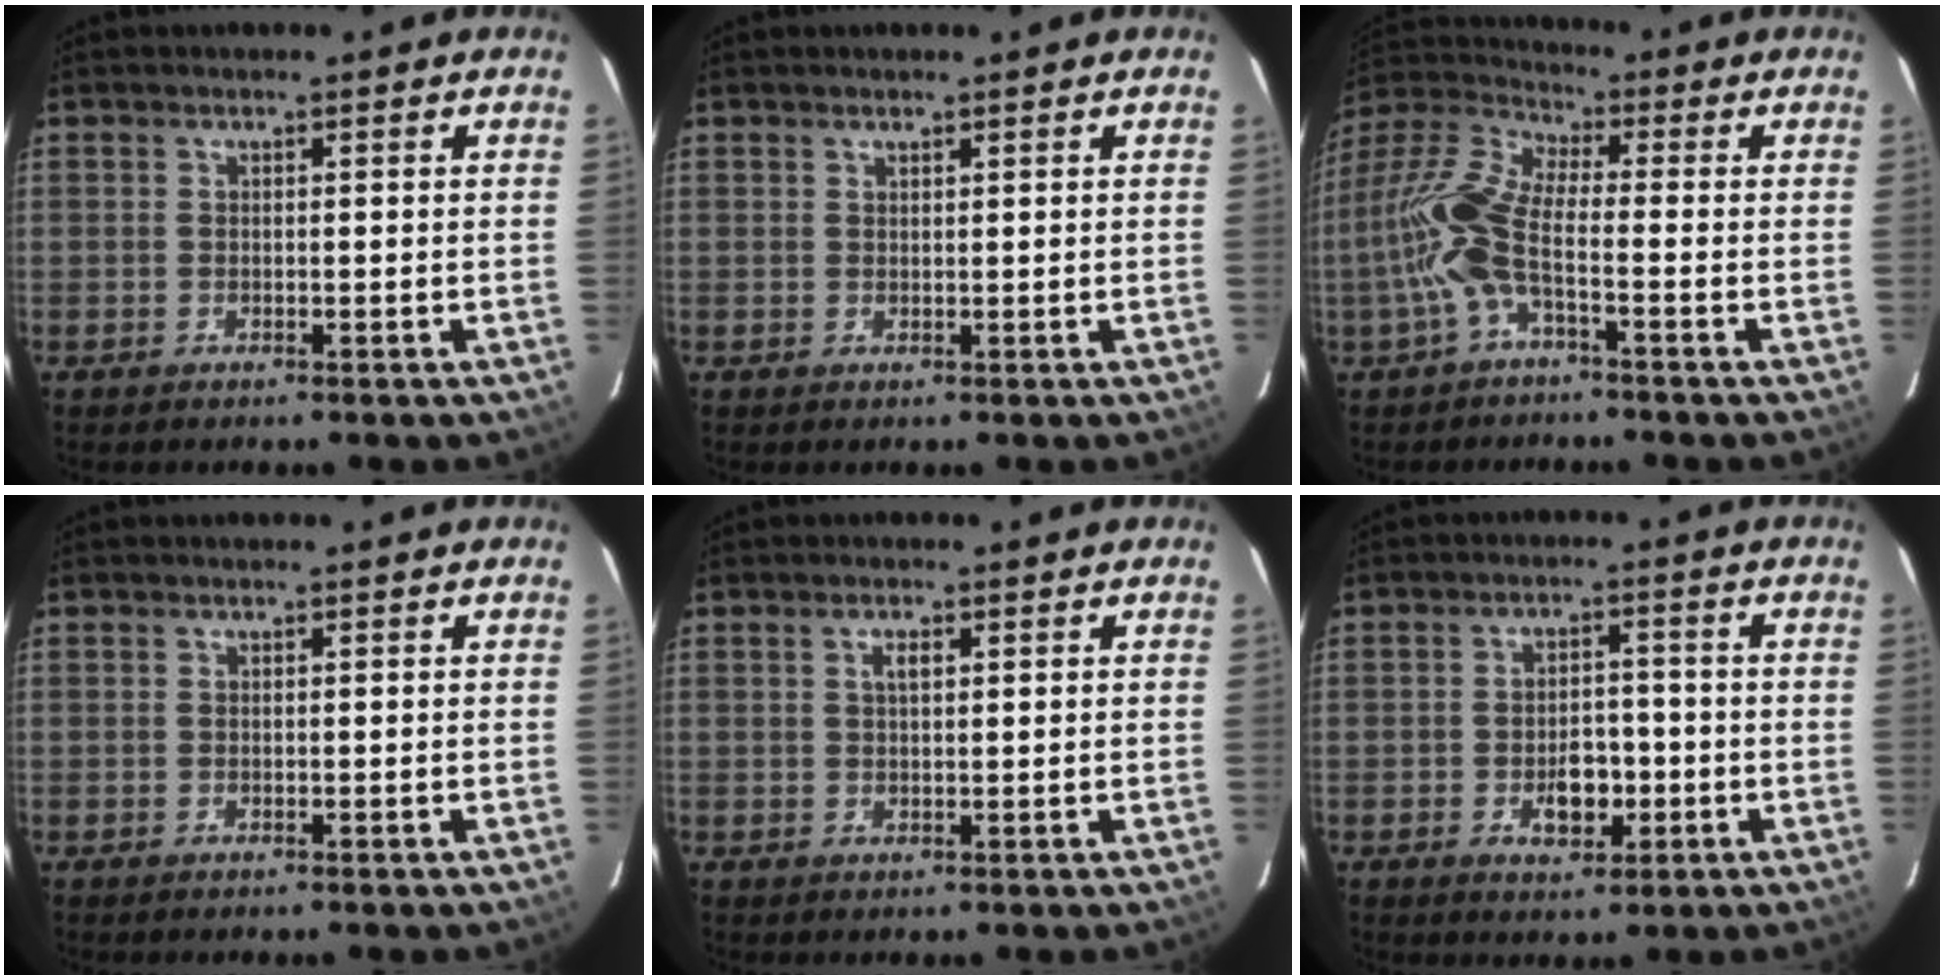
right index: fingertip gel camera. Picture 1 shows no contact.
{"total": 0.6, "force": [0.6, 0.1, 0.2], "torque": [-0.004, 0.002, 0.011]}
{"total": 10.2, "force": [-3.2, 2.5, 9.3], "torque": [-0.217, 0.007, -0.067]}
{"total": 0.0}
{"total": 1.8, "force": [0.7, 0.7, 1.5], "torque": [-0.027, 0.004, 0.012]}
{"total": 5.9, "force": [-1.9, 3.7, 4.2], "torque": [-0.076, 0.005, -0.022]}